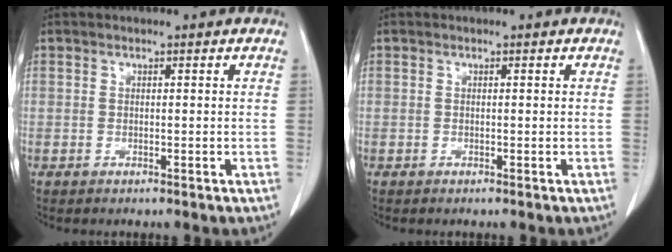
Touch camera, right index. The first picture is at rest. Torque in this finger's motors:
{"motor_torque": [-0.02, -0.10, -0.03, -0.01]}